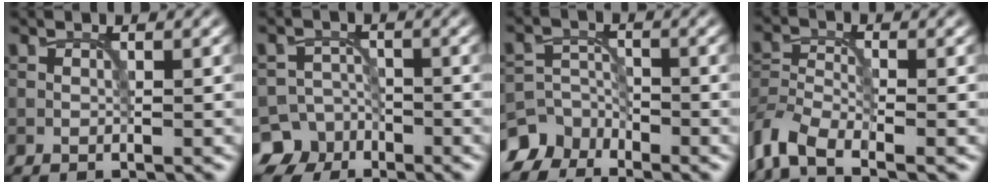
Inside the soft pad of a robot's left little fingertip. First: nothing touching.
{"total": 6.3, "force": [-4.2, 4.7, 0.5], "torque": [0.012, -0.011, -0.078]}
{"total": 5.2, "force": [-4.4, 2.8, 0.7], "torque": [0.002, -0.002, -0.081]}
{"total": 5.1, "force": [-3.8, 2.0, 2.8], "torque": [-0.062, -0.006, -0.087]}